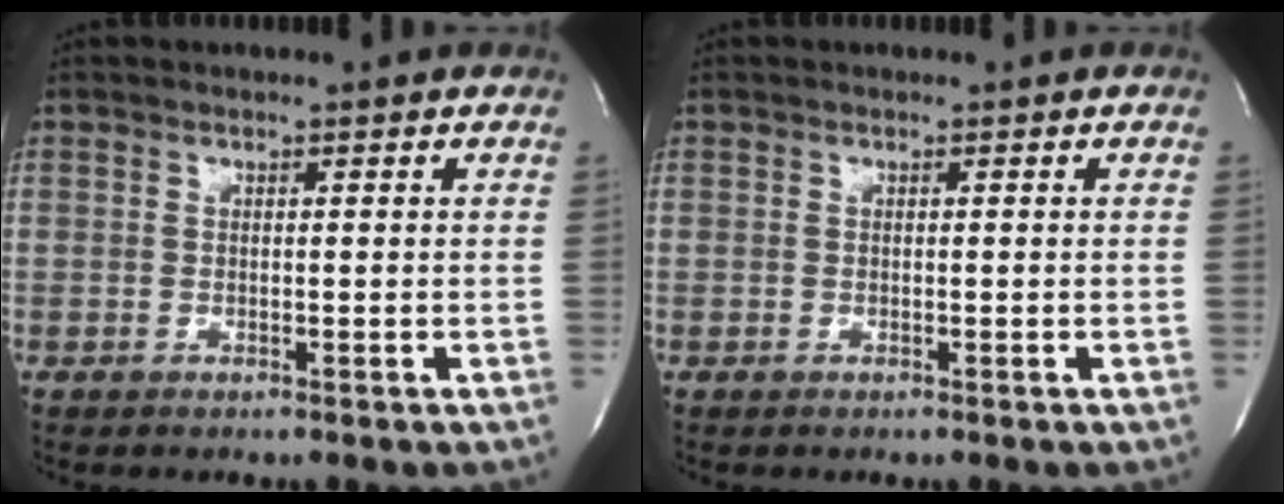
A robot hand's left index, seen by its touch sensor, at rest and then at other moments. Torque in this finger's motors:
{"motor_torque": [-0.07, 0.07, 0.00, -0.01]}